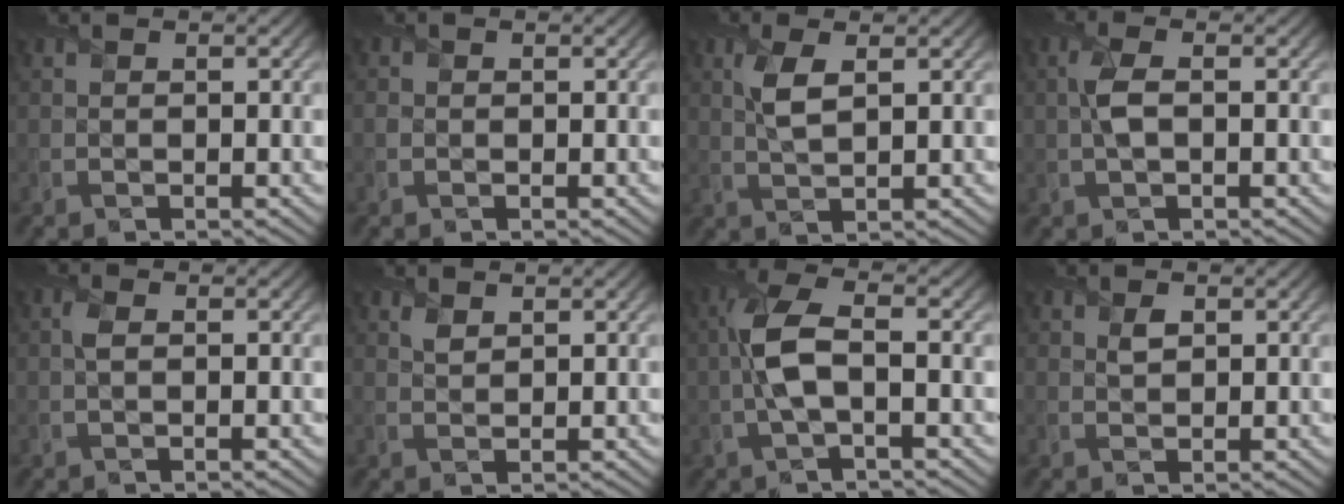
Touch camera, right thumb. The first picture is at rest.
{"total": 0.8, "force": [-0.1, 0.7, 0.1], "torque": [0.000, -0.006, -0.005]}
{"total": 3.7, "force": [1.3, 1.4, 3.2], "torque": [-0.077, 0.002, 0.025]}
{"total": 3.0, "force": [0.1, 1.3, 2.7], "torque": [-0.069, 0.003, -0.001]}
{"total": 1.4, "force": [0.1, 0.7, 1.2], "torque": [-0.032, 0.003, -0.002]}
{"total": 1.5, "force": [0.9, 0.9, 0.7], "torque": [-0.021, -0.005, 0.021]}
{"total": 6.4, "force": [-0.4, 2.3, 5.9], "torque": [-0.141, 0.008, -0.016]}
{"total": 1.5, "force": [0.7, 1.1, 0.9], "torque": [-0.019, -0.005, 0.012]}